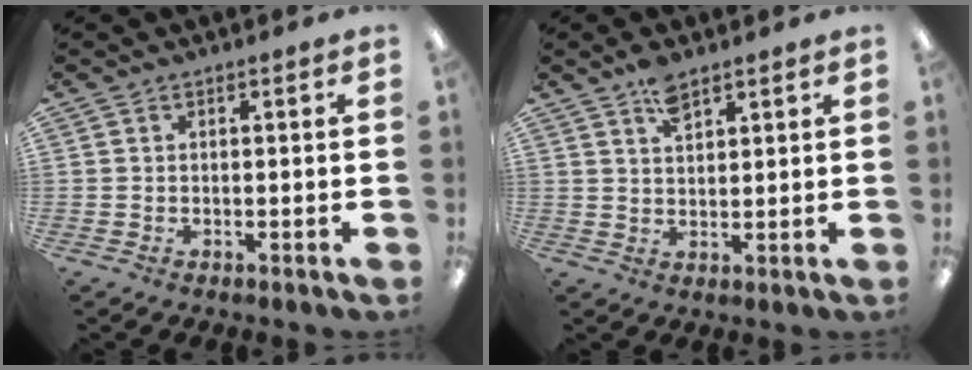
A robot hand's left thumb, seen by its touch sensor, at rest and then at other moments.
{"total": 5.0, "force": [3.6, 2.2, 2.7], "torque": [-0.046, -0.010, 0.063]}